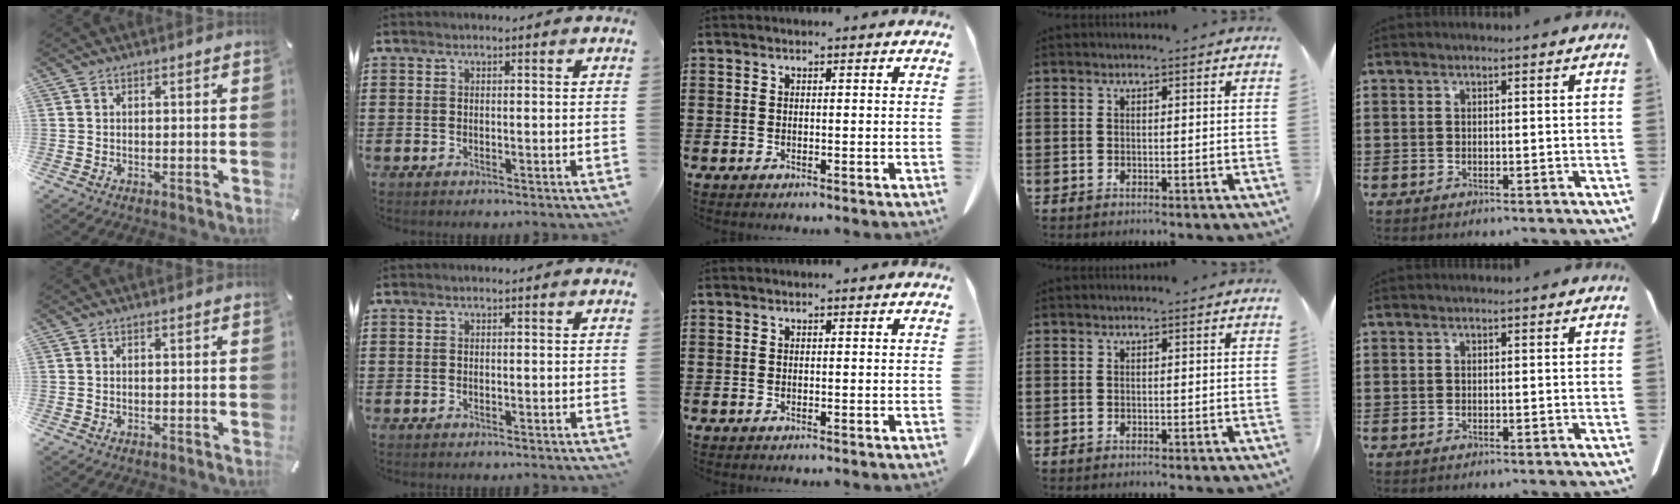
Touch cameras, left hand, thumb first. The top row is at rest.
{}